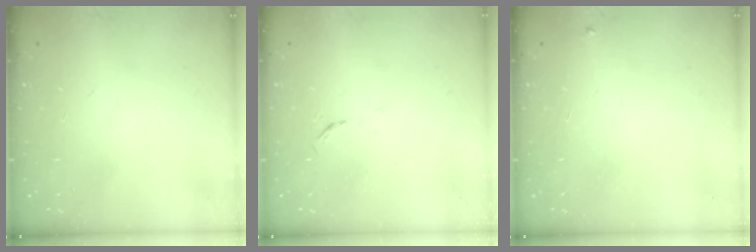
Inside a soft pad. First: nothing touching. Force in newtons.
{"total": 3.5, "press": 3.4, "slide": 0.5}
{"total": 2.7, "press": 2.7, "slide": 0.2}